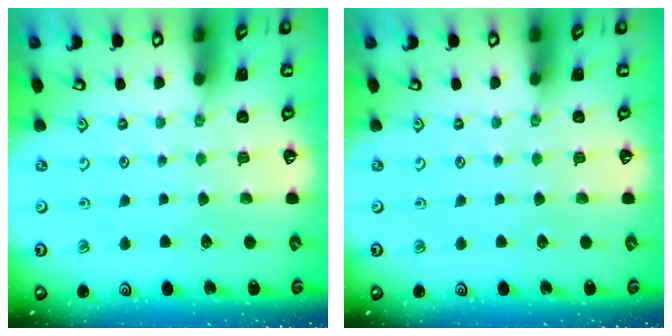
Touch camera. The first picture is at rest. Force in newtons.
{"total": 0.0}